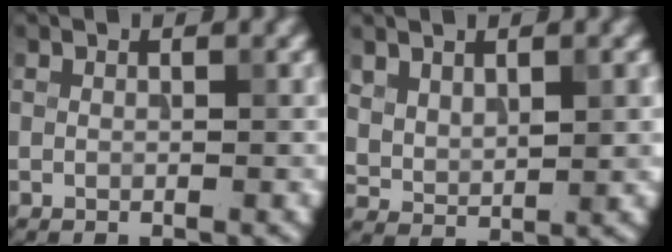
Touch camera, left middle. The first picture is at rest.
{"total": 3.3, "force": [1.3, 1.8, 2.4], "torque": [-0.056, -0.007, 0.033]}